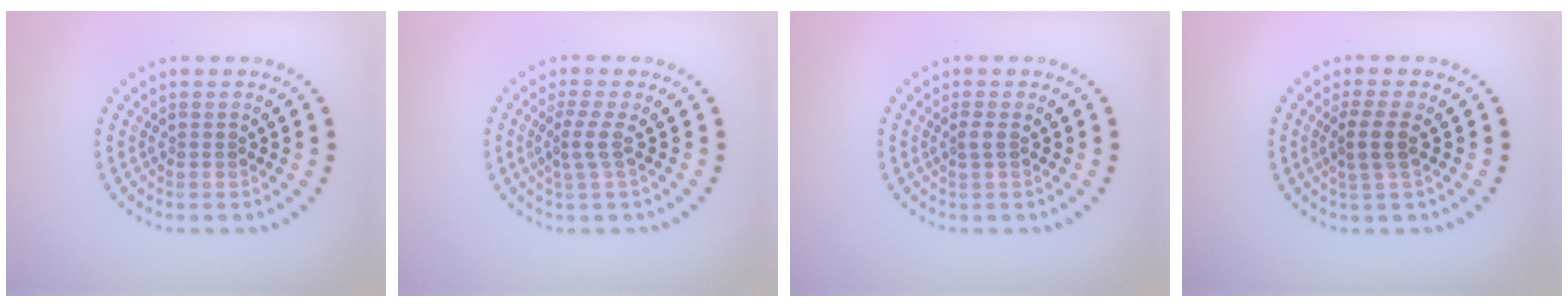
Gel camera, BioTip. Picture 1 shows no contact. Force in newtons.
{"total": 2.0, "press": 1.3, "slide": 1.5}
{"total": 1.0, "press": 0.7, "slide": 0.7}
{"total": 2.2, "press": 1.8, "slide": 1.2}